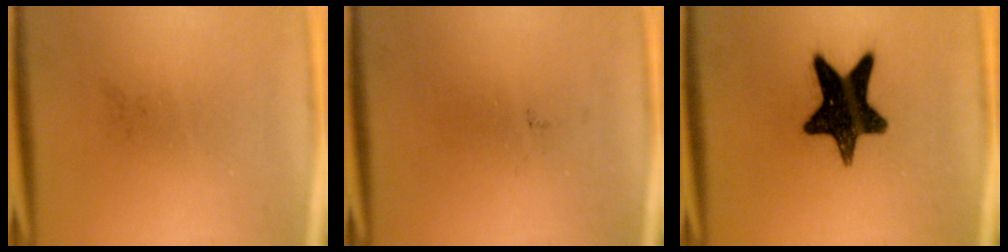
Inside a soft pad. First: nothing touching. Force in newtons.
{"total": 0.0}
{"total": 15.3}